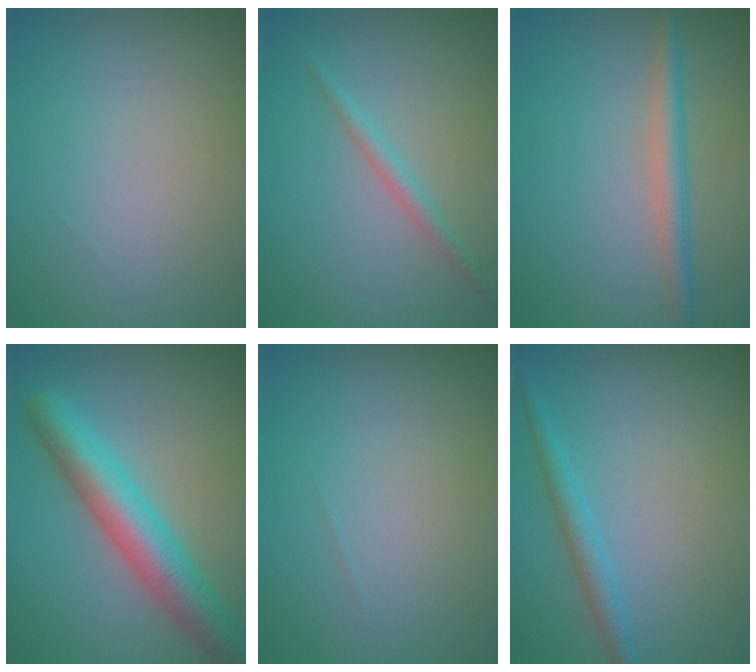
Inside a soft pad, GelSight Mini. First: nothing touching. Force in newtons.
{"total": 1.6, "press": 1.6, "slide": 0.1}
{"total": 2.4, "press": 2.4, "slide": 0.1}
{"total": 6.7, "press": 6.7, "slide": 0.2}
{"total": 0.0}
{"total": 2.2, "press": 2.2, "slide": 0.1}